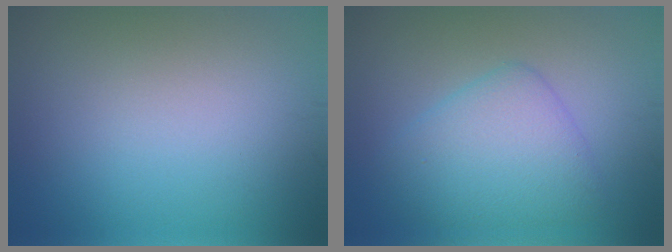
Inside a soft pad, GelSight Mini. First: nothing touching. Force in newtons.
{"total": 4.8, "press": 4.8, "slide": 0.3}